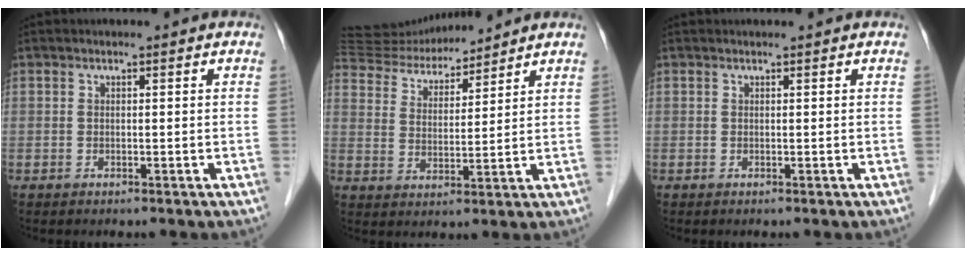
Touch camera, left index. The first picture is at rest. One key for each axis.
{"total": 12.2, "fx": 11.8, "fy": 2.2, "fz": 2.5, "tx": -0.046, "ty": 0.020, "tz": 0.216}
{"total": 1.2, "fx": 1.1, "fy": 0.4, "fz": 0.2, "tx": 0.004, "ty": 0.012, "tz": 0.017}